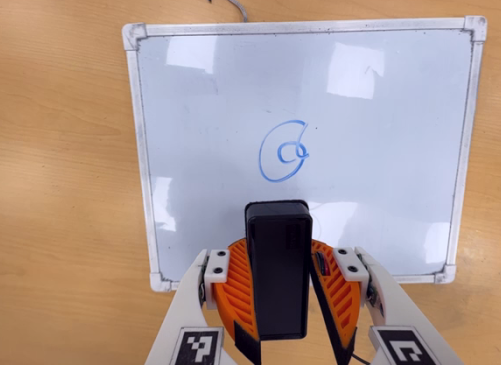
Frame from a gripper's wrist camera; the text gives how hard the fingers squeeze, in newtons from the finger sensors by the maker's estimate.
{"total": 8.1, "left": 8.8, "right": 7.4}